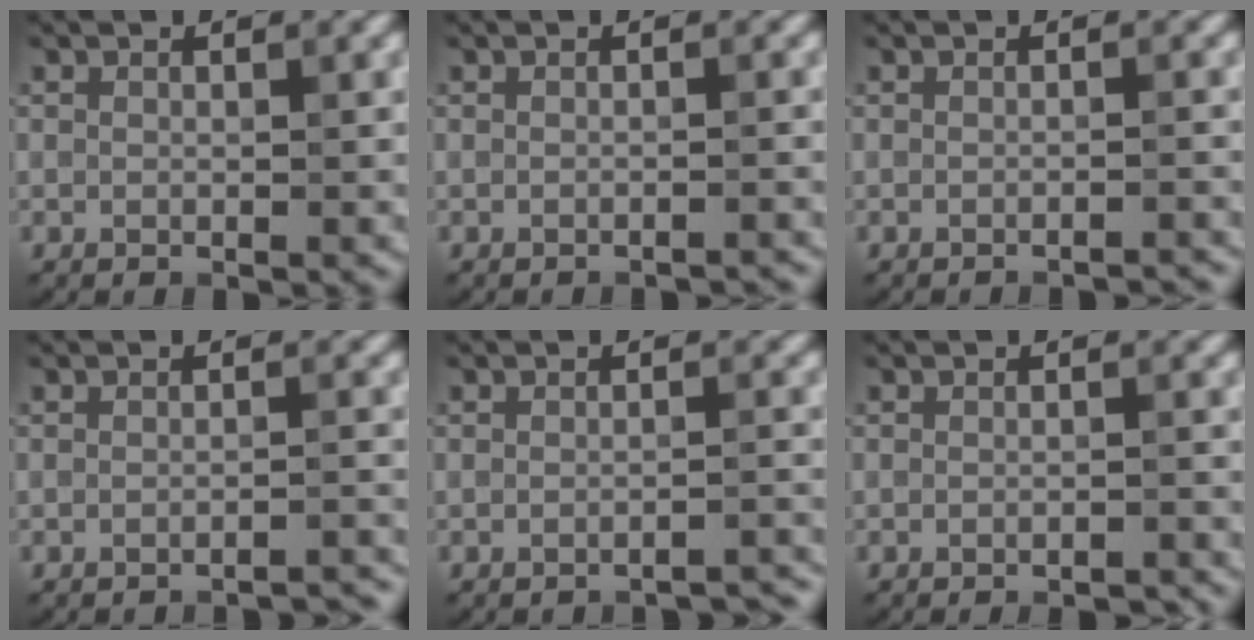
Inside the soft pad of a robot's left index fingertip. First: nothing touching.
{"total": 1.6, "force": [-1.5, 0.3, 0.7], "torque": [0.006, 0.002, -0.024]}
{"total": 2.1, "force": [-1.8, 0.3, 0.9], "torque": [0.003, 0.005, -0.026]}
{"total": 3.2, "force": [-3.0, 0.4, 1.1], "torque": [-0.006, 0.015, -0.040]}
{"total": 3.0, "force": [-2.8, 0.3, 0.9], "torque": [0.004, 0.007, -0.037]}
{"total": 2.7, "force": [-2.5, 0.5, 1.0], "torque": [-0.006, 0.002, -0.033]}